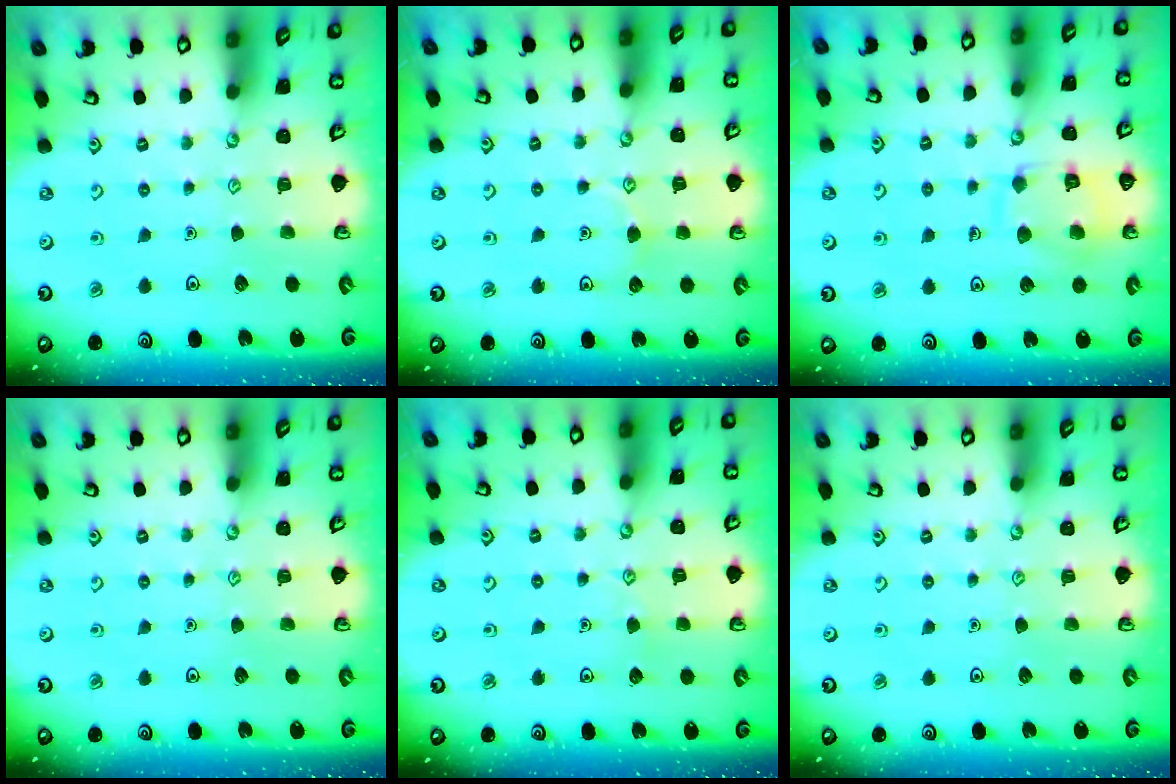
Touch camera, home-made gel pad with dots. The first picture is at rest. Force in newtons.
{"total": 4.5, "press": 4.5, "slide": 0.5}
{"total": 10.6, "press": 10.6, "slide": 0.2}
{"total": 0.0}
{"total": 3.5, "press": 3.5, "slide": 0.4}
{"total": 0.0}